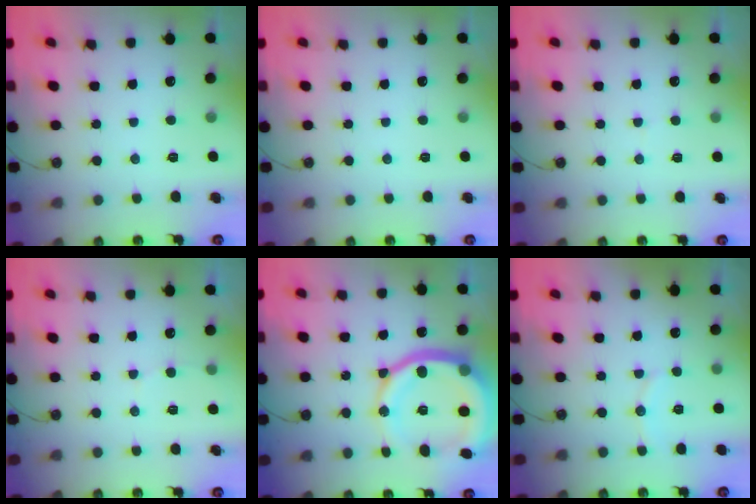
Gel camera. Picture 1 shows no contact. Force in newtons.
{"total": 0.0}
{"total": 4.5, "press": 4.5, "slide": 0.4}
{"total": 4.1, "press": 4.1, "slide": 0.4}
{"total": 19.8, "press": 19.5, "slide": 3.1}
{"total": 5.7, "press": 5.5, "slide": 1.5}